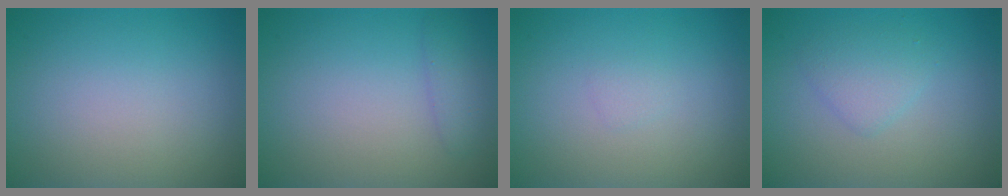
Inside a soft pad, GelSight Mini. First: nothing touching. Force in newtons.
{"total": 1.5, "press": 1.5, "slide": 0.1}
{"total": 0.6, "press": 0.6, "slide": 0.0}
{"total": 1.9, "press": 1.9, "slide": 0.2}